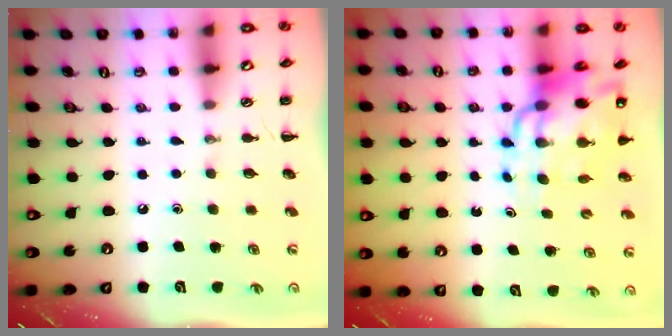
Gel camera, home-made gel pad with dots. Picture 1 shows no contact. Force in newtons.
{"total": 14.2, "press": 13.6, "slide": 4.1}